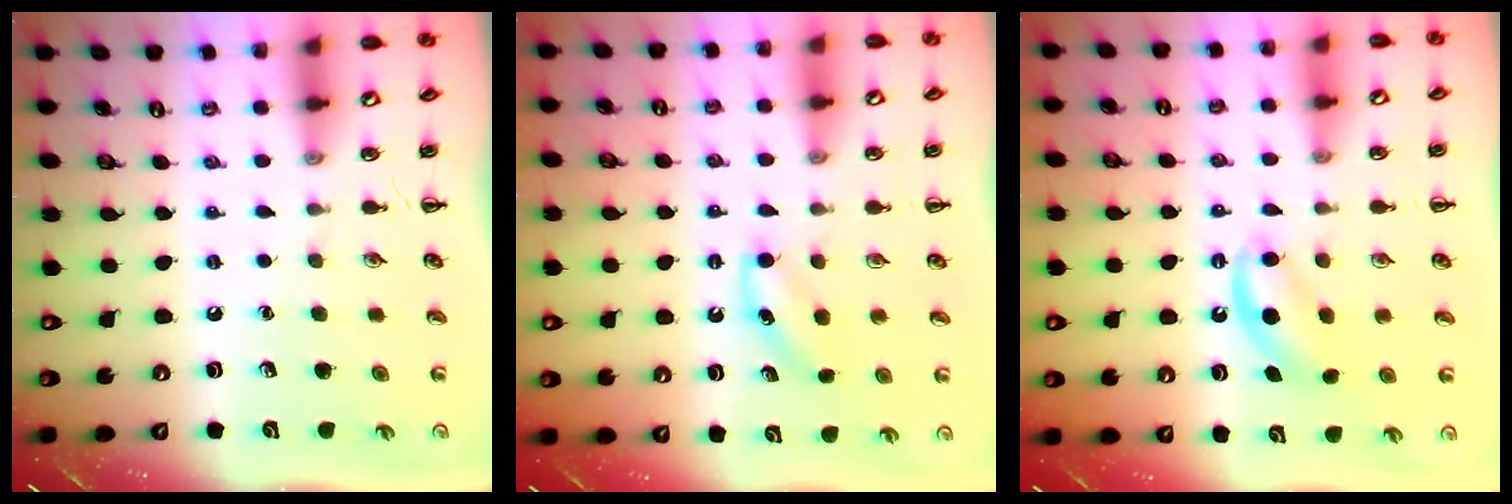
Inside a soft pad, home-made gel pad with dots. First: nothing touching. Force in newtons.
{"total": 5.1, "press": 4.9, "slide": 1.3}
{"total": 5.3, "press": 5.0, "slide": 1.6}